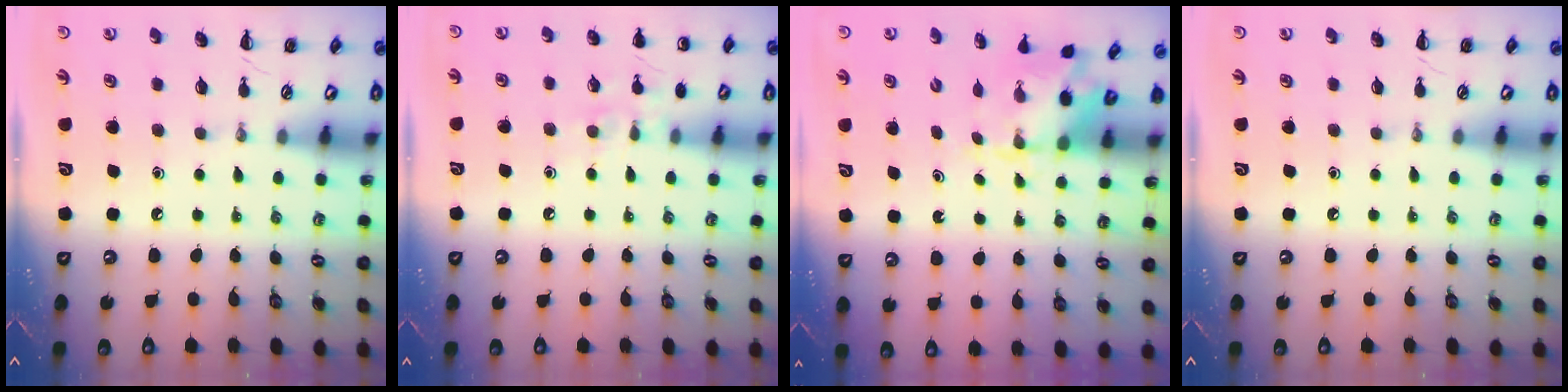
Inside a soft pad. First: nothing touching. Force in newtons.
{"total": 7.0, "press": 6.8, "slide": 1.6}
{"total": 4.1, "press": 4.1, "slide": 0.4}
{"total": 0.0}